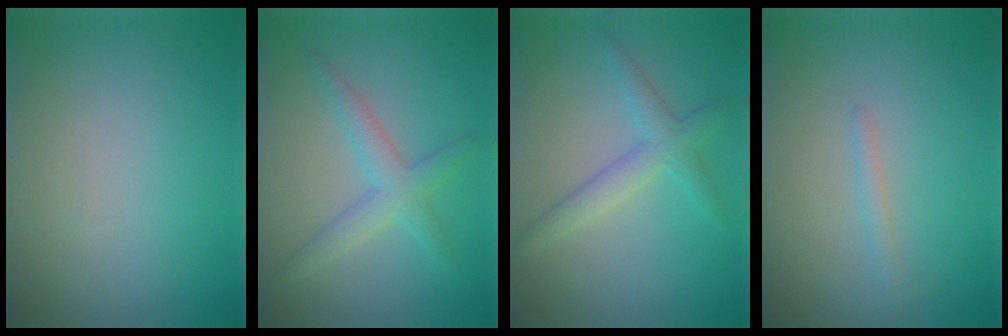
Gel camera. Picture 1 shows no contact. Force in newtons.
{"total": 2.9, "press": 2.9, "slide": 0.1}
{"total": 2.9, "press": 2.9, "slide": 0.1}
{"total": 1.0, "press": 1.0, "slide": 0.0}